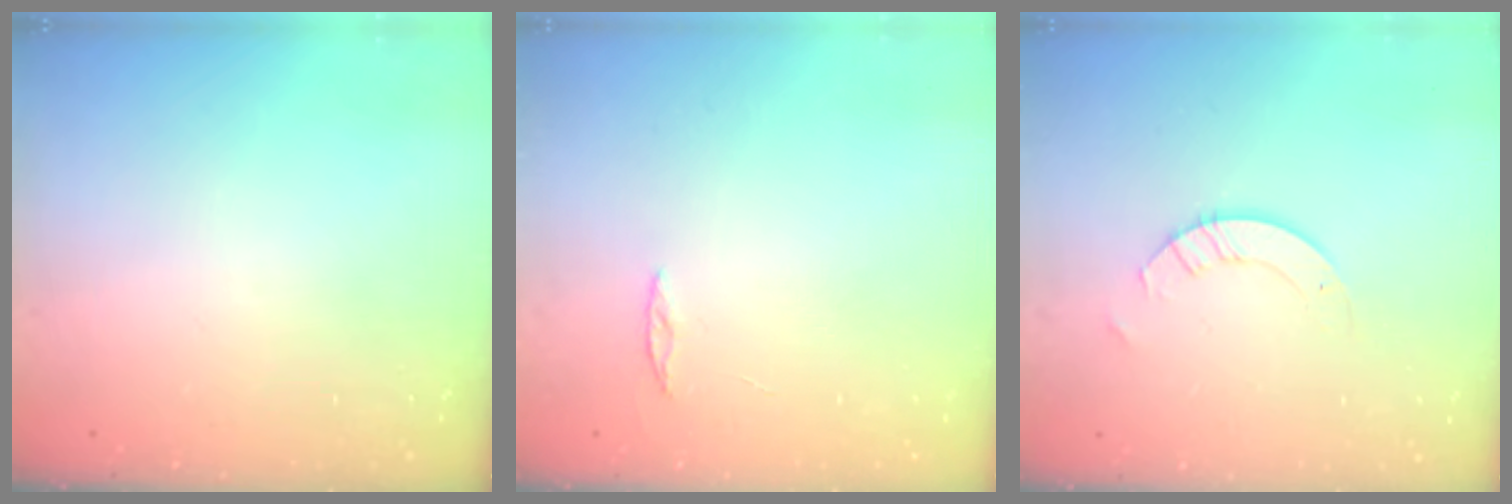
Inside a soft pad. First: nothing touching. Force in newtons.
{"total": 2.0, "press": 2.0, "slide": 0.2}
{"total": 3.6, "press": 3.6, "slide": 0.4}